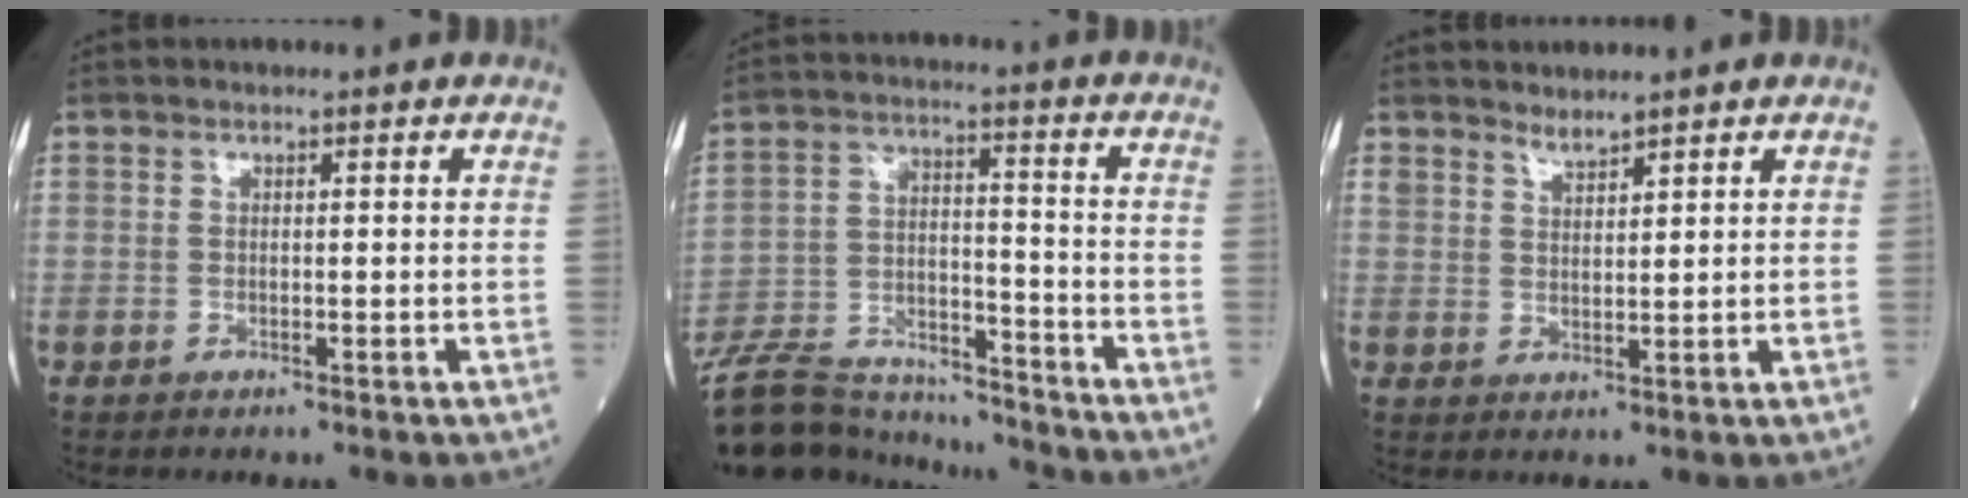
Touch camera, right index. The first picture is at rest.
{"total": 23.3, "force": [-21.0, 6.0, 8.1], "torque": [-0.205, -0.011, -0.342]}
{"total": 2.9, "force": [2.7, 0.7, 0.8], "torque": [-0.021, 0.006, 0.057]}